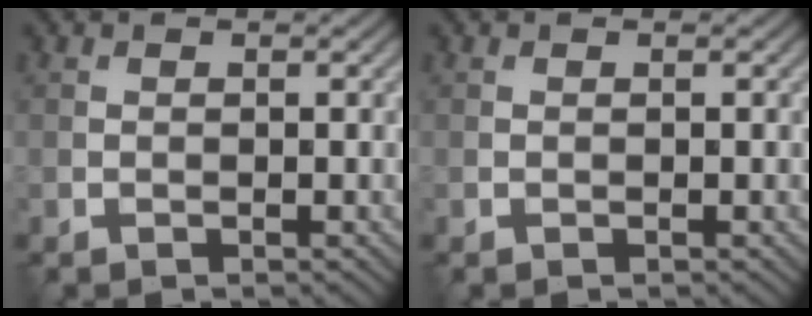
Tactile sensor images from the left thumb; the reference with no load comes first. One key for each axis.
{"total": 0.0}